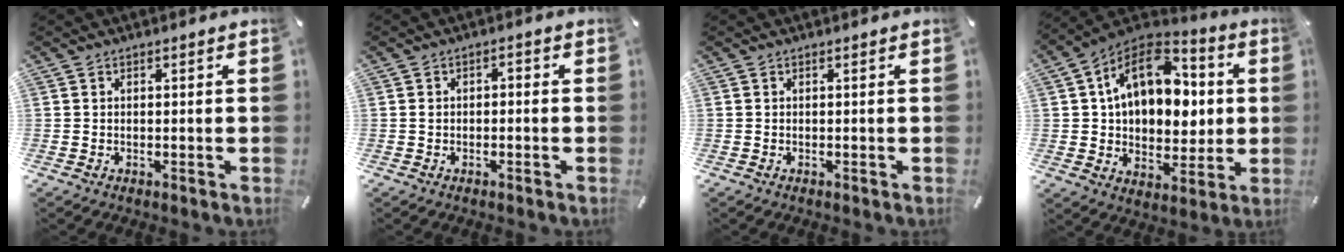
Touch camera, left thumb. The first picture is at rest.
{"total": 1.8, "force": [-0.8, 1.0, 1.2], "torque": [-0.024, 0.009, -0.019]}
{"total": 0.0}
{"total": 16.9, "force": [4.4, 12.6, 10.3], "torque": [-0.170, -0.014, 0.081]}